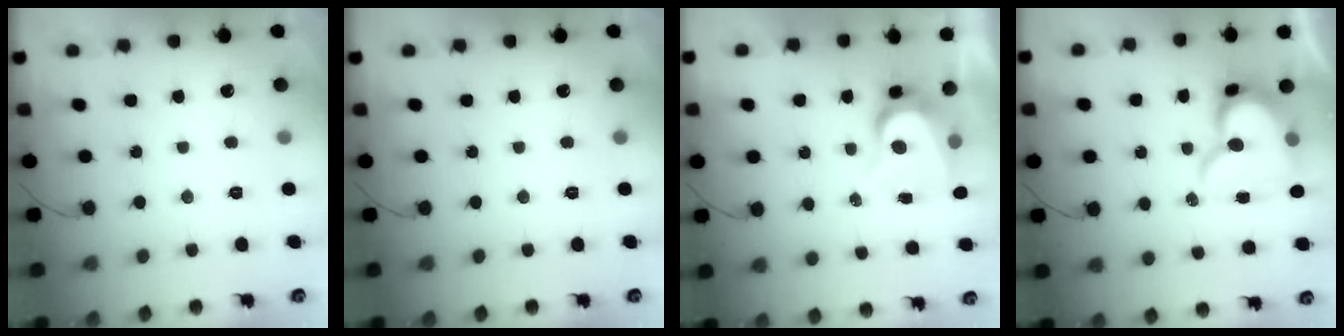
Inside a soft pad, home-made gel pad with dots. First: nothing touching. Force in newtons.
{"total": 0.0}
{"total": 6.6, "press": 6.6, "slide": 0.5}
{"total": 15.2, "press": 15.1, "slide": 1.4}